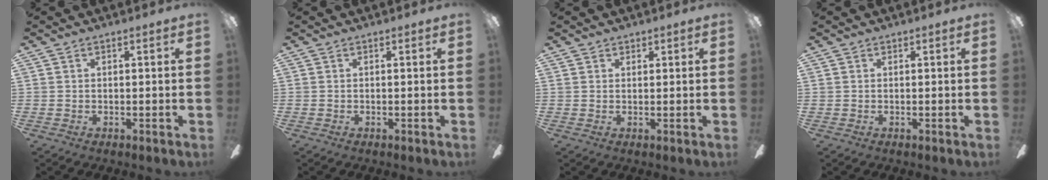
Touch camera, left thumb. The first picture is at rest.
{"total": 0.0}
{"total": 1.2, "force": [1.1, 0.5, -0.1], "torque": [0.001, -0.002, 0.022]}
{"total": 0.0}